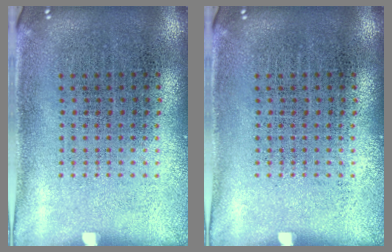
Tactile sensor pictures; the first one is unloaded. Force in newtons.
{"total": 0.0}